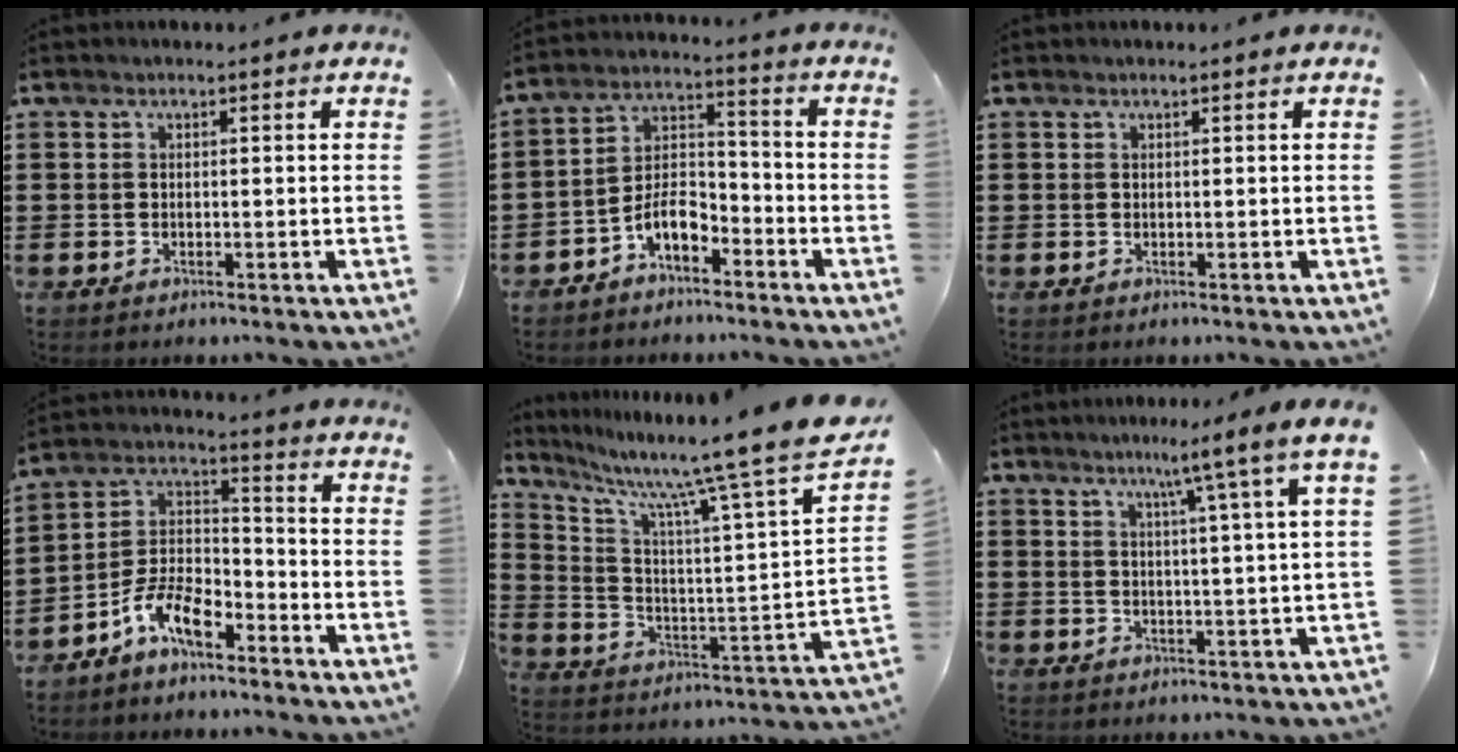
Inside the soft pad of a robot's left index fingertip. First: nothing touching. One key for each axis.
{"total": 6.8, "fx": -4.7, "fy": 3.1, "fz": 3.9, "tx": -0.087, "ty": 0.011, "tz": -0.095}
{"total": 0.0}
{"total": 9.1, "fx": -7.1, "fy": 2.9, "fz": 4.8, "tx": -0.109, "ty": 0.008, "tz": -0.140}
{"total": 11.8, "fx": 9.4, "fy": -0.7, "fz": 7.1, "tx": -0.151, "ty": -0.079, "tz": 0.137}
{"total": 6.2, "fx": 3.9, "fy": -1.5, "fz": 4.6, "tx": -0.084, "ty": -0.020, "tz": 0.057}